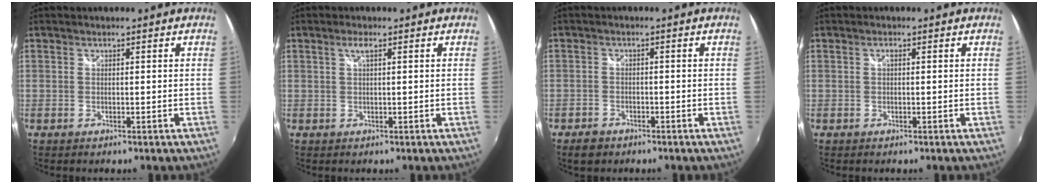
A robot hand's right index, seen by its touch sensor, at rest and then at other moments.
{"total": 1.4, "force": [0.6, 0.1, 1.3], "torque": [-0.024, 0.003, 0.008]}
{"total": 3.7, "force": [-2.7, 2.4, 1.0], "torque": [-0.038, 0.001, -0.046]}
{"total": 0.7, "force": [0.1, 0.3, 0.7], "torque": [-0.012, 0.004, -0.001]}